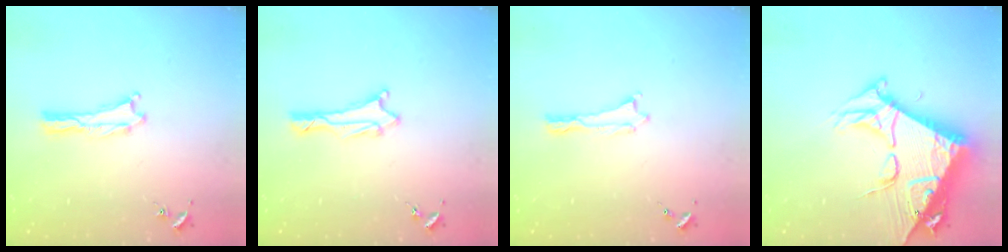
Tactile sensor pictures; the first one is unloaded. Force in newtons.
{"total": 1.5, "press": 1.5, "slide": 0.2}
{"total": 0.0}
{"total": 11.1, "press": 11.1, "slide": 1.3}